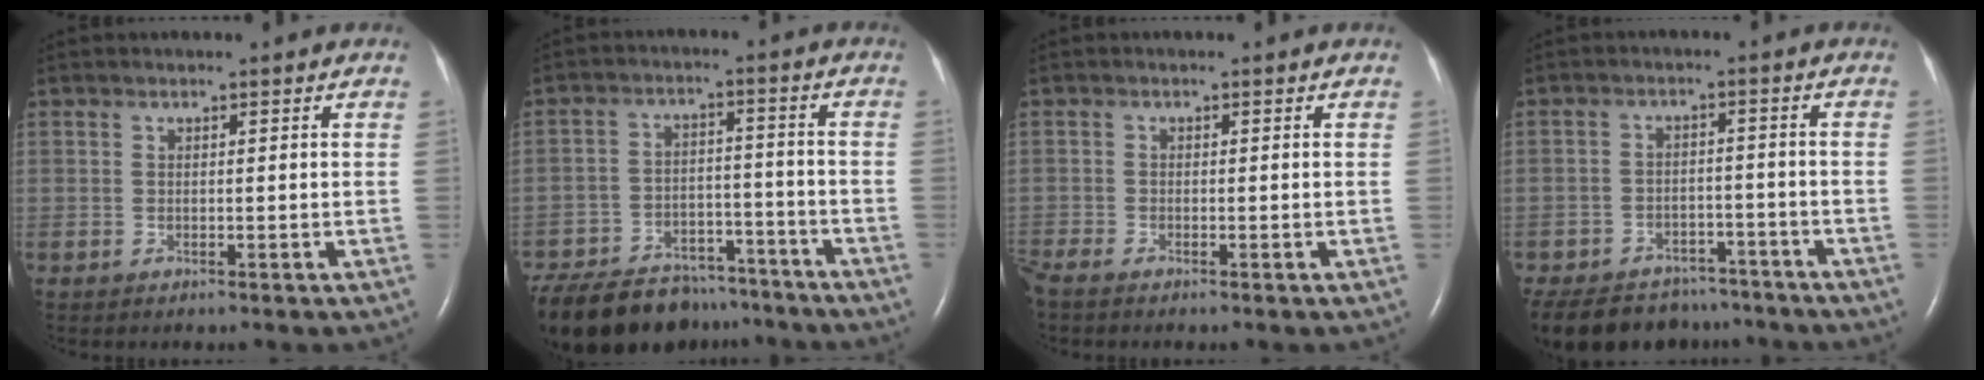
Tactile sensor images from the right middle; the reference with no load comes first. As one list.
[{"total": 20.1, "force": [-16.8, 8.3, 7.5], "torque": [-0.174, -0.017, -0.244]}, {"total": 1.7, "force": [-1.6, 0.0, 0.6], "torque": [-0.023, -0.006, -0.034]}, {"total": 15.9, "force": [-13.0, 7.7, 4.8], "torque": [-0.118, 0.001, -0.174]}]